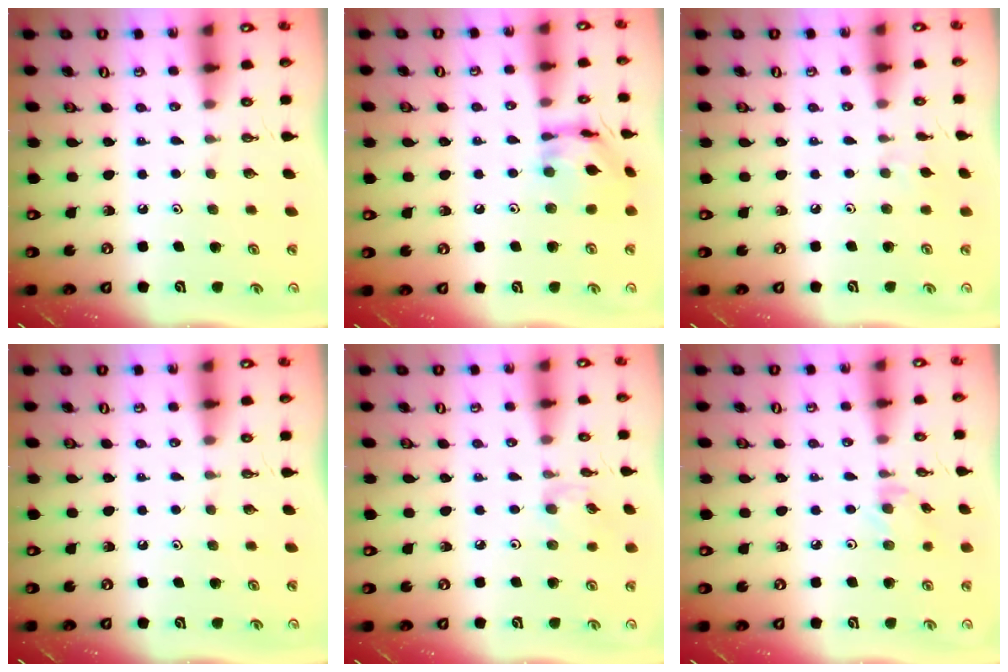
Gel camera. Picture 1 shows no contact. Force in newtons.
{"total": 11.9, "press": 11.8, "slide": 1.2}
{"total": 3.6, "press": 3.5, "slide": 0.7}
{"total": 0.0}
{"total": 2.5, "press": 2.5, "slide": 0.3}
{"total": 4.1, "press": 4.1, "slide": 0.6}